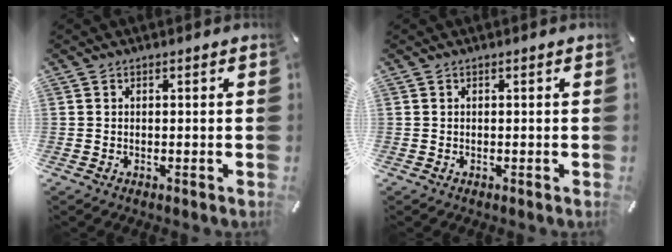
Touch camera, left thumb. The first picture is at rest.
{"total": 0.0}